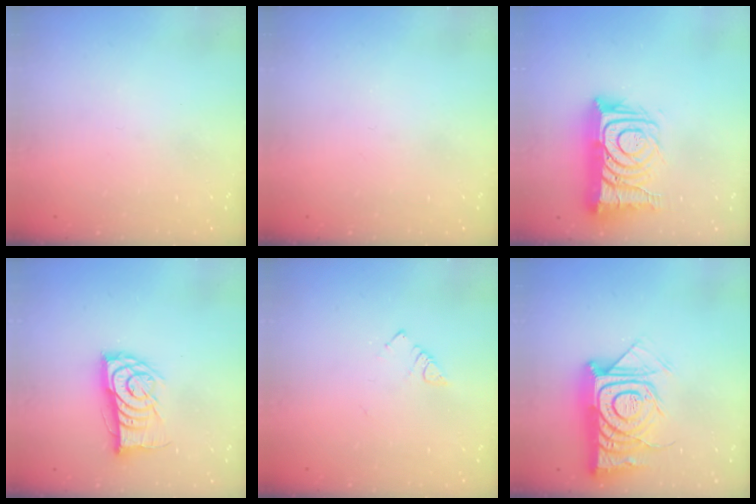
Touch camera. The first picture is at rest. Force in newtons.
{"total": 0.0}
{"total": 17.6, "press": 17.5, "slide": 1.6}
{"total": 11.9, "press": 11.9, "slide": 0.8}
{"total": 2.7, "press": 2.7, "slide": 0.4}
{"total": 16.9, "press": 16.9, "slide": 1.2}